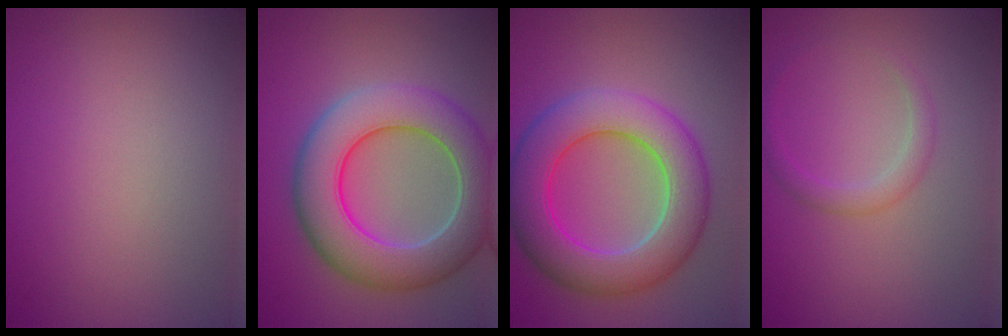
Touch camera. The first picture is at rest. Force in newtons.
{"total": 8.8, "press": 8.7, "slide": 0.7}
{"total": 8.4, "press": 8.4, "slide": 0.3}
{"total": 1.6, "press": 1.6, "slide": 0.1}